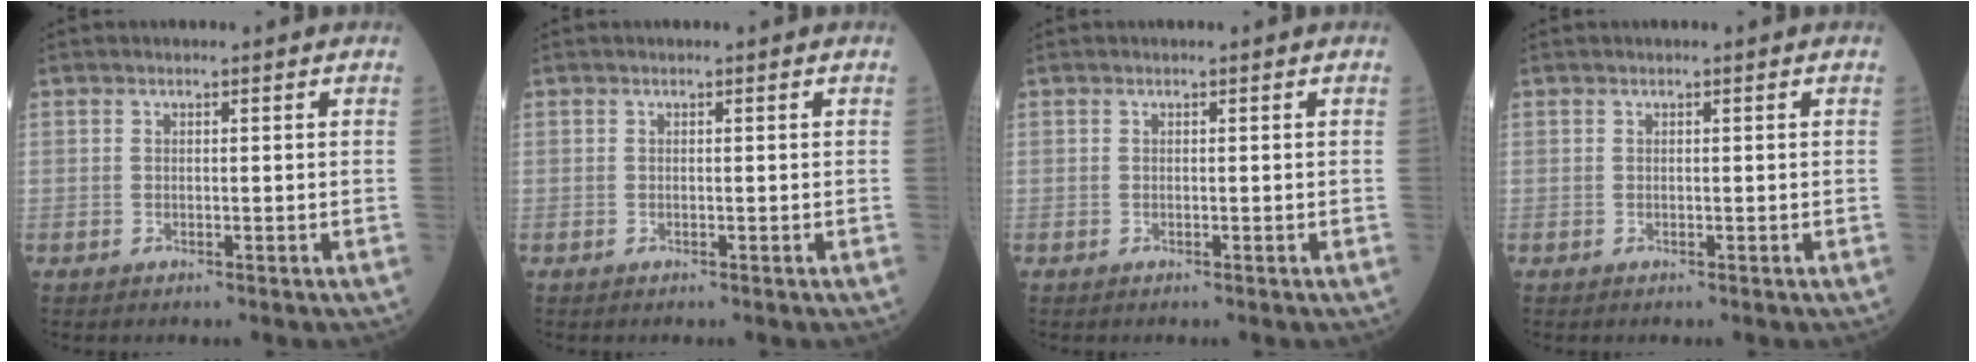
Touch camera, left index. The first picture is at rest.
{"total": 0.0}
{"total": 0.0}
{"total": 0.0}